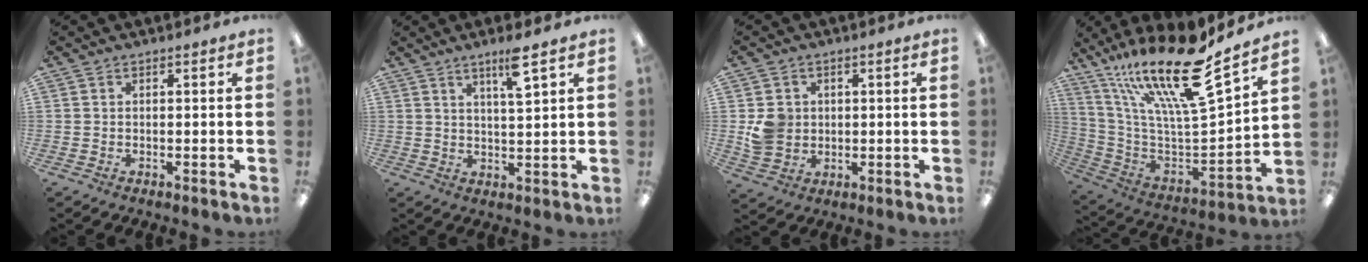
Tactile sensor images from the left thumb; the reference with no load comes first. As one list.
[{"total": 6.5, "force": [4.2, 0.9, 4.9], "torque": [-0.077, -0.017, 0.064]}, {"total": 6.1, "force": [0.9, 5.6, 2.2], "torque": [-0.028, 0.008, 0.018]}, {"total": 22.1, "force": [15.9, 4.2, 14.7], "torque": [-0.251, -0.110, 0.265]}]